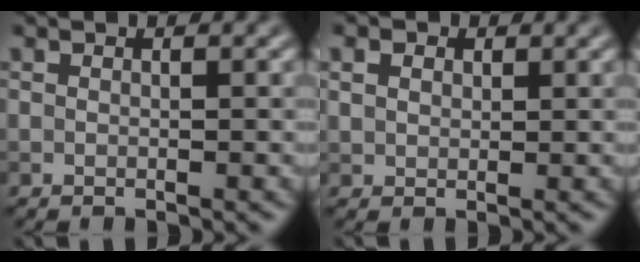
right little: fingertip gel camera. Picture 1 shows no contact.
{"total": 2.1, "force": [1.1, 1.6, 0.9], "torque": [-0.024, 0.004, 0.013]}